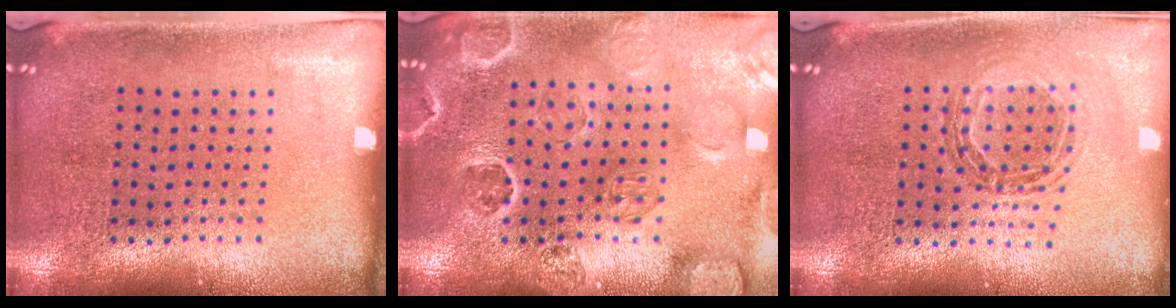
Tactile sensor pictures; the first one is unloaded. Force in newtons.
{"total": 2.6, "press": 2.5, "slide": 0.8}
{"total": 0.9, "press": 0.9, "slide": 0.1}